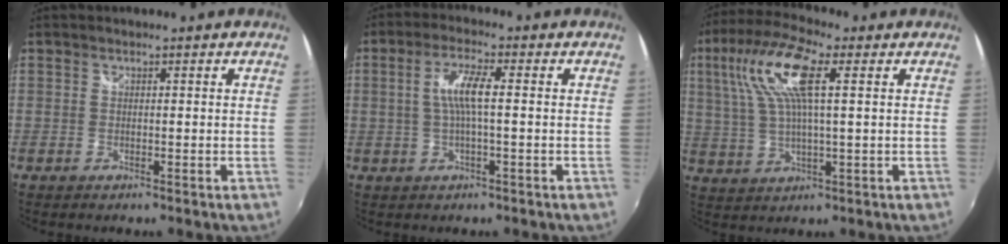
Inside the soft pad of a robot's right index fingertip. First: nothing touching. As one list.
[{"total": 6.0, "force": [-0.2, 0.7, 6.0], "torque": [-0.119, 0.007, -0.001]}, {"total": 12.9, "force": [4.1, 3.8, 11.6], "torque": [-0.231, 0.021, 0.079]}]